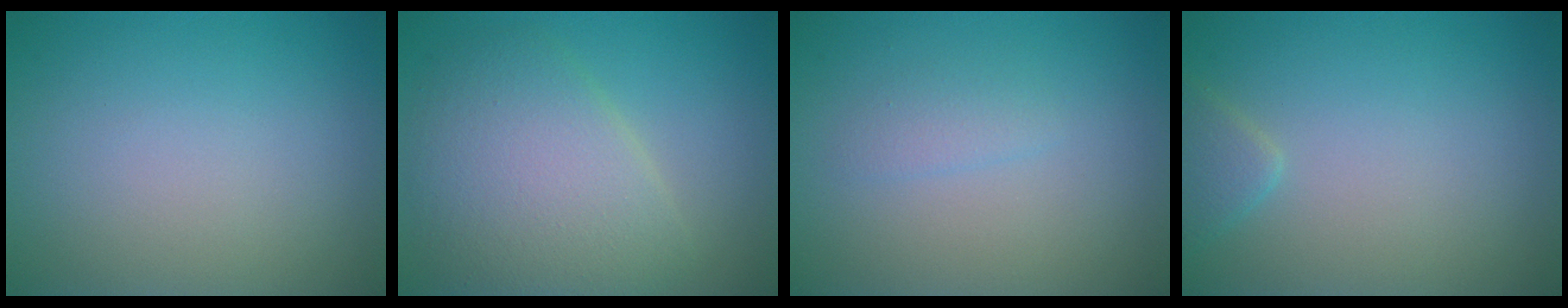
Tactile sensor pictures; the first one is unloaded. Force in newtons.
{"total": 6.7, "press": 6.7, "slide": 0.3}
{"total": 1.1, "press": 1.1, "slide": 0.1}
{"total": 1.5, "press": 1.5, "slide": 0.2}